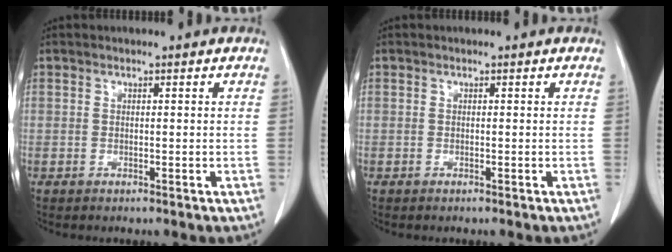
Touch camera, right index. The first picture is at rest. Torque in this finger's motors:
{"motor_torque": [-0.01, 0.02, -0.01, 0.00]}